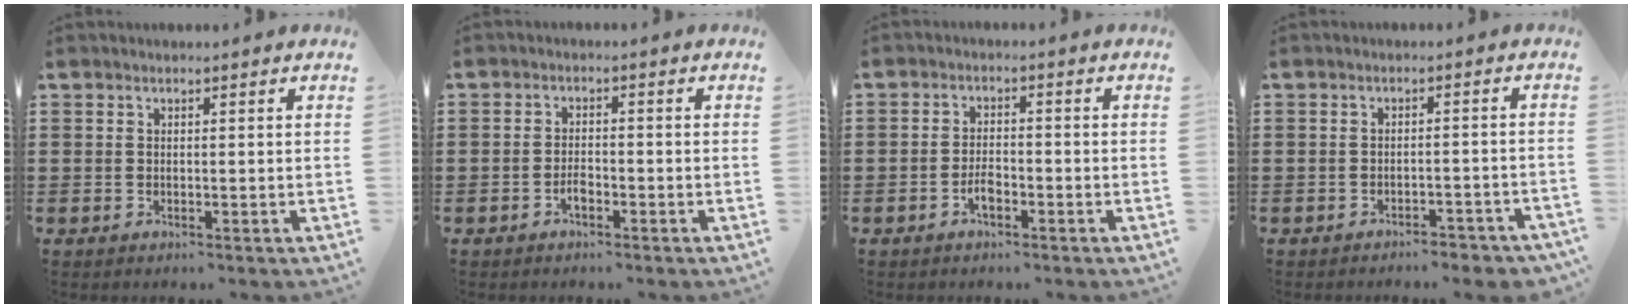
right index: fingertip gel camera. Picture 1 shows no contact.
{"total": 2.0, "force": [-1.2, 0.9, 1.4], "torque": [-0.029, 0.003, -0.023]}
{"total": 2.8, "force": [-1.5, 1.2, 2.1], "torque": [-0.045, 0.003, -0.030]}
{"total": 2.5, "force": [-2.4, 0.2, 0.6], "torque": [-0.015, 0.001, -0.050]}